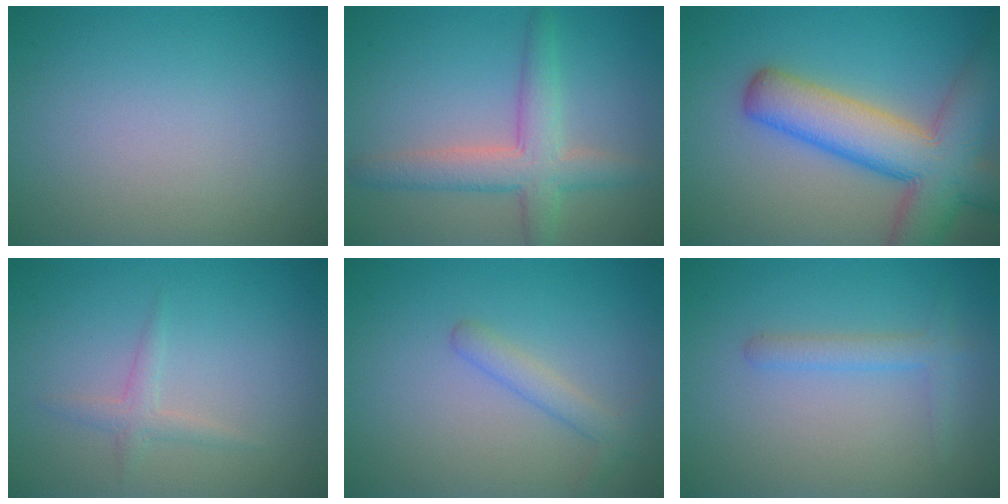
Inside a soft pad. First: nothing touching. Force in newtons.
{"total": 4.5, "press": 4.5, "slide": 0.1}
{"total": 10.0, "press": 10.0, "slide": 0.7}
{"total": 1.3, "press": 1.3, "slide": 0.1}
{"total": 1.9, "press": 1.9, "slide": 0.0}
{"total": 1.7, "press": 1.7, "slide": 0.1}